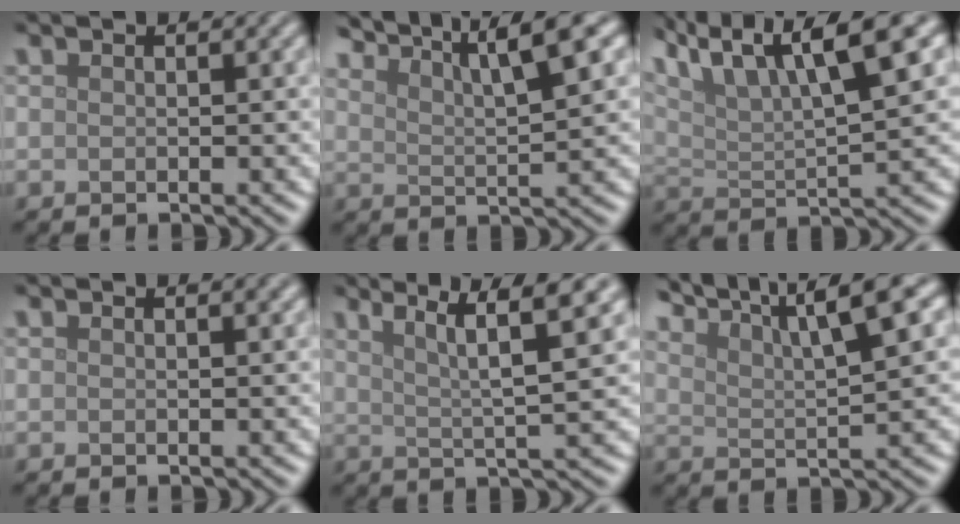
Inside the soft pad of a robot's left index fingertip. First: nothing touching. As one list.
[{"total": 7.3, "force": [5.8, 1.2, 4.2], "torque": [-0.055, 0.018, 0.076]}, {"total": 10.5, "force": [6.3, 3.1, 7.8], "torque": [-0.144, 0.017, 0.110]}, {"total": 0.6, "force": [0.4, 0.1, 0.5], "torque": [-0.005, 0.001, 0.006]}, {"total": 6.1, "force": [3.4, 0.7, 5.0], "torque": [-0.077, 0.008, 0.061]}, {"total": 8.6, "force": [6.5, 1.7, 5.3], "torque": [-0.079, 0.024, 0.085]}]